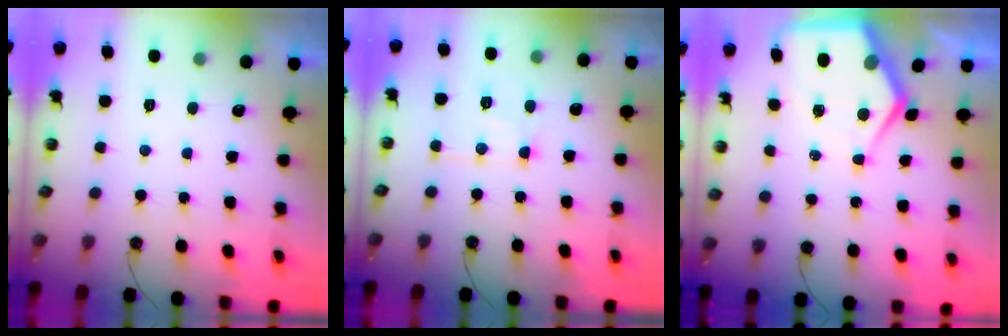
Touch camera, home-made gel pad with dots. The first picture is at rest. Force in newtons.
{"total": 8.9, "press": 8.9, "slide": 0.8}
{"total": 11.2, "press": 11.1, "slide": 1.1}